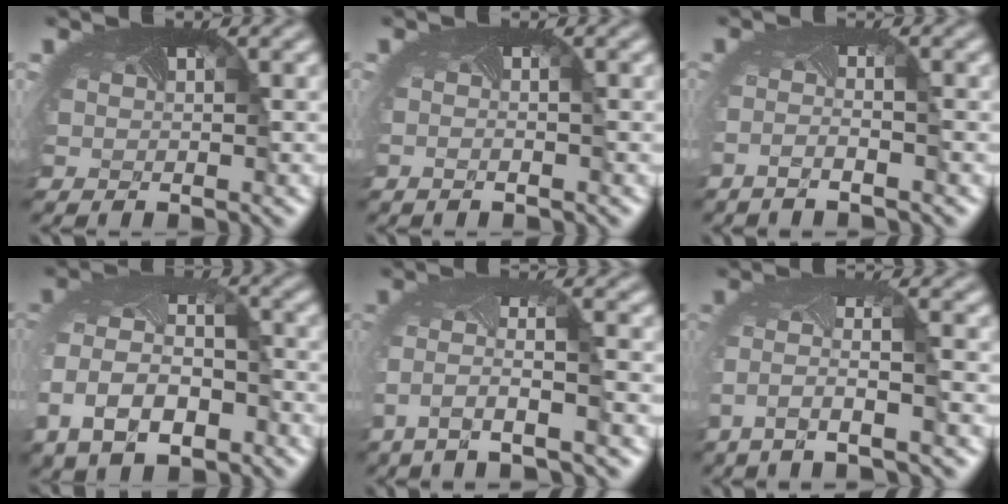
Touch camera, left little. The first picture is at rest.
{"total": 1.0, "force": [-0.8, 0.0, 0.6], "torque": [-0.013, -0.009, -0.011]}
{"total": 2.0, "force": [-1.6, -0.2, 1.2], "torque": [-0.036, -0.018, -0.039]}
{"total": 7.9, "force": [-3.3, 5.2, 5.0], "torque": [-0.132, -0.027, -0.052]}
{"total": 3.7, "force": [-2.3, 0.5, 2.8], "torque": [-0.091, -0.013, -0.045]}
{"total": 3.4, "force": [-2.2, 0.2, 2.6], "torque": [-0.083, -0.012, -0.044]}